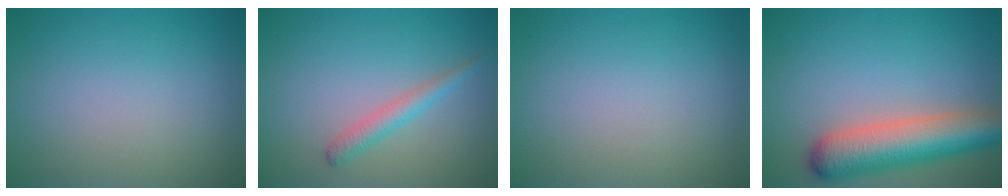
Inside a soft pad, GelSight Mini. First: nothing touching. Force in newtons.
{"total": 1.9, "press": 1.9, "slide": 0.0}
{"total": 0.0}
{"total": 7.7, "press": 7.7, "slide": 0.4}